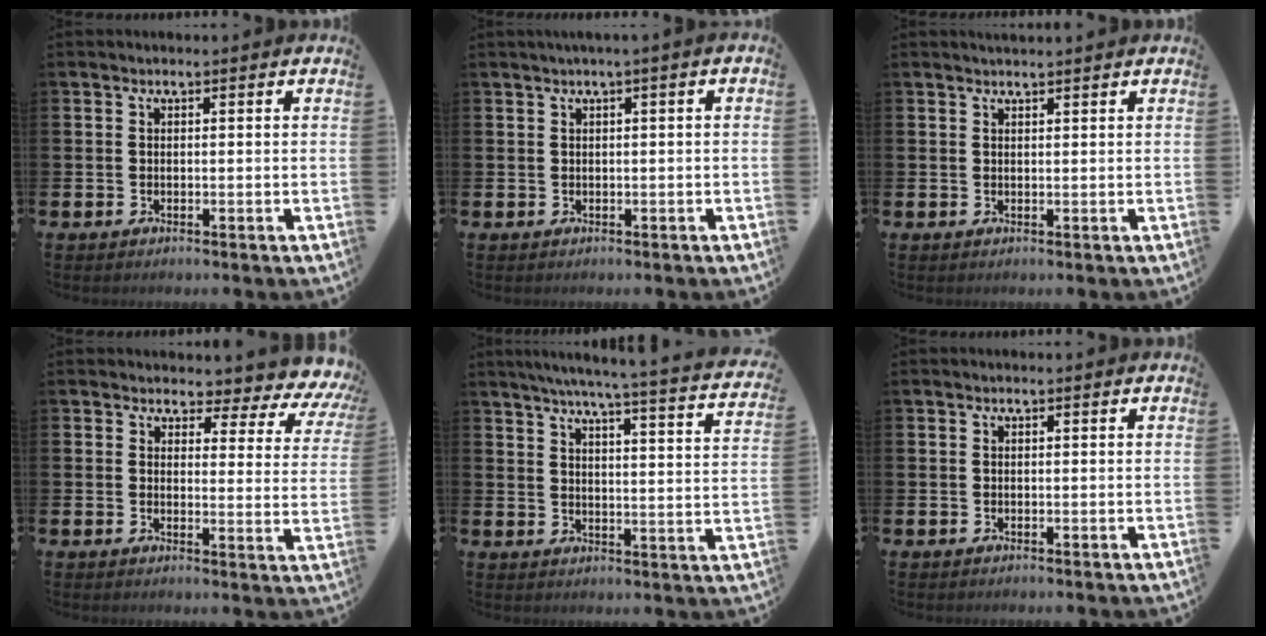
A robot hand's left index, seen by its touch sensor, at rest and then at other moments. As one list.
[{"total": 1.0, "force": [0.3, -0.1, 1.0], "torque": [-0.023, 0.002, 0.005]}, {"total": 1.2, "force": [1.2, -0.1, 0.1], "torque": [-0.002, -0.003, 0.022]}, {"total": 3.6, "force": [3.2, 1.5, 0.9], "torque": [-0.017, -0.039, 0.044]}, {"total": 5.6, "force": [5.2, -0.3, 2.3], "torque": [-0.052, -0.047, 0.081]}, {"total": 0.0}]